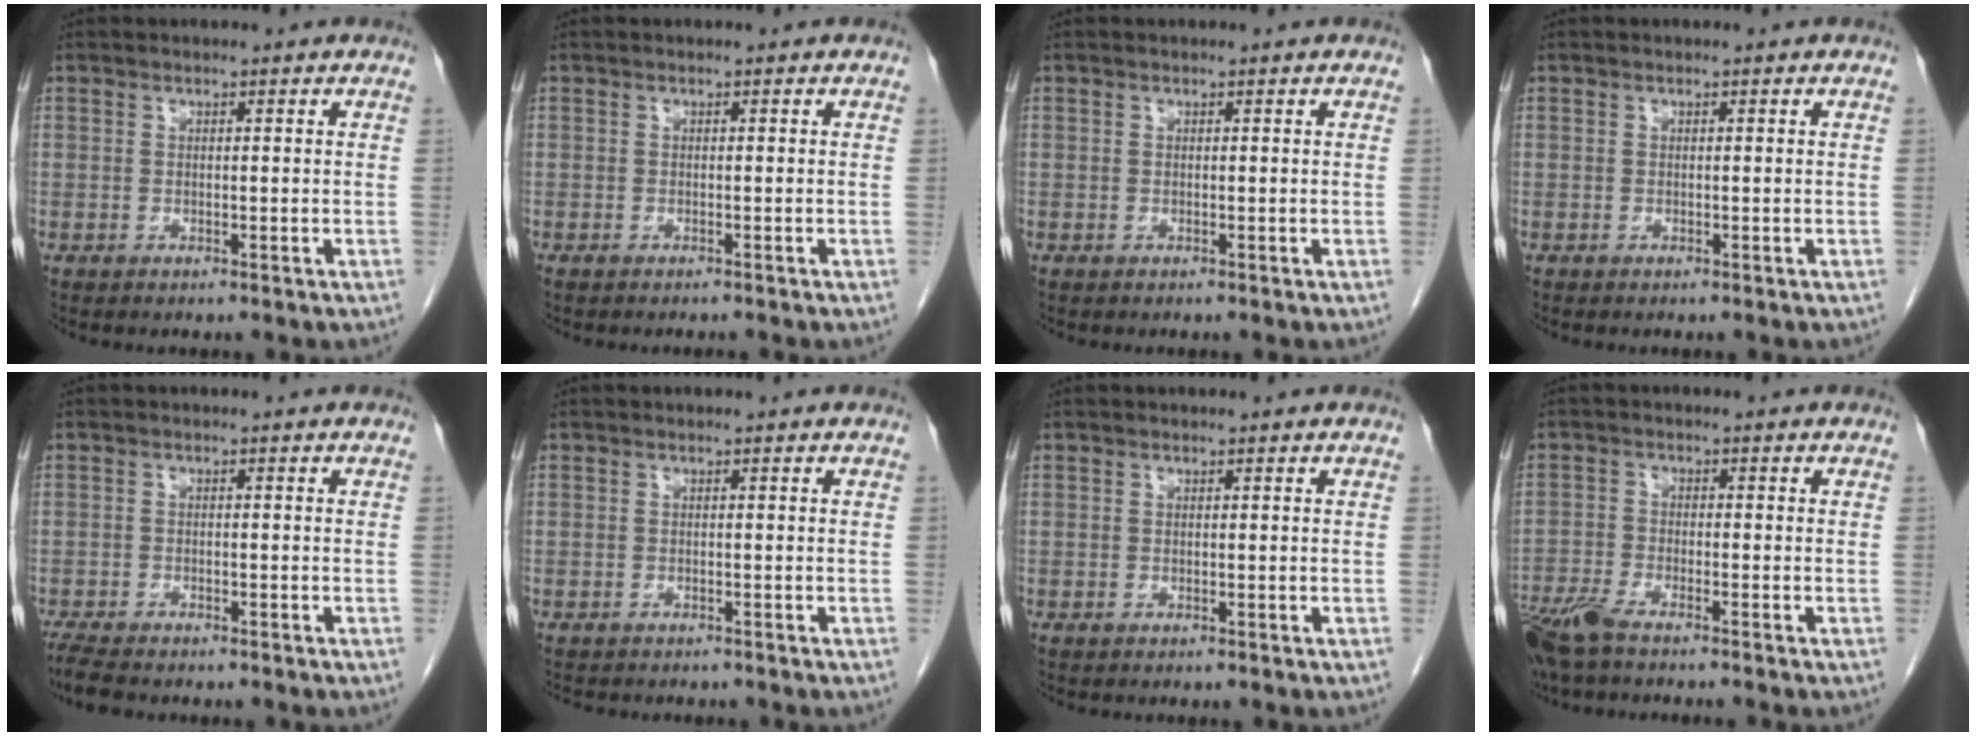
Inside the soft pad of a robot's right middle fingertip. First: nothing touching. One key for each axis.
{"total": 1.2, "fx": -1.1, "fy": 0.2, "fz": 0.5, "tx": -0.011, "ty": -0.003, "tz": -0.014}
{"total": 0.0}
{"total": 0.0}
{"total": 5.4, "fx": -4.6, "fy": 1.3, "fz": 2.5, "tx": -0.050, "ty": -0.015, "tz": -0.074}
{"total": 4.3, "fx": -3.7, "fy": 1.3, "fz": 1.6, "tx": -0.028, "ty": -0.009, "tz": -0.046}
{"total": 0.0}
{"total": 6.8, "fx": -5.6, "fy": 0.8, "fz": 3.8, "tx": -0.074, "ty": -0.017, "tz": -0.105}